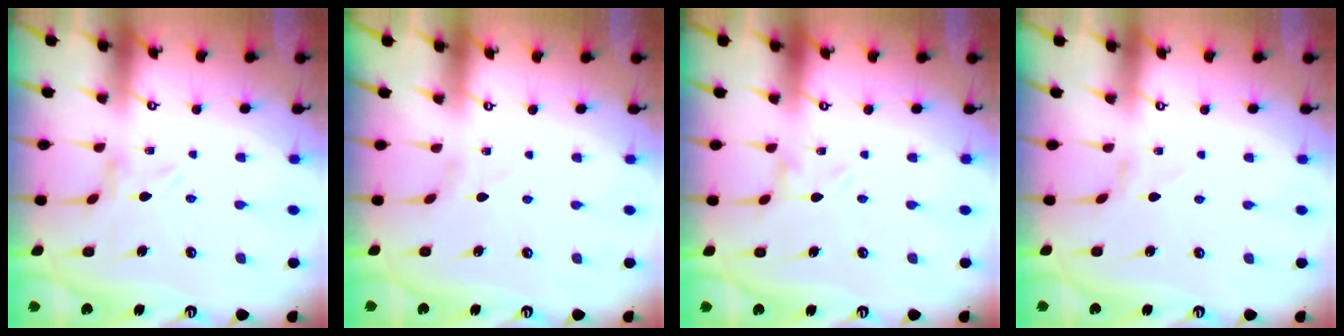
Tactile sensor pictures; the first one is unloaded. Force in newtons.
{"total": 1.0, "press": 1.0, "slide": 0.1}
{"total": 0.0}
{"total": 0.9, "press": 0.8, "slide": 0.1}